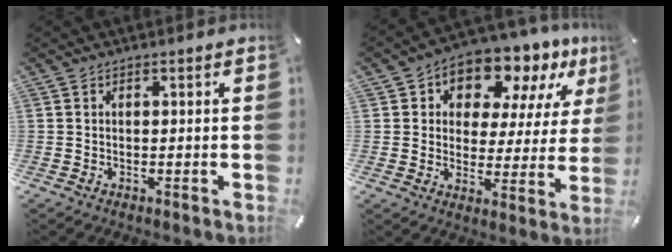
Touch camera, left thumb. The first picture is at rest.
{"total": 11.9, "force": [9.1, 6.5, 4.1], "torque": [-0.076, -0.074, 0.164]}